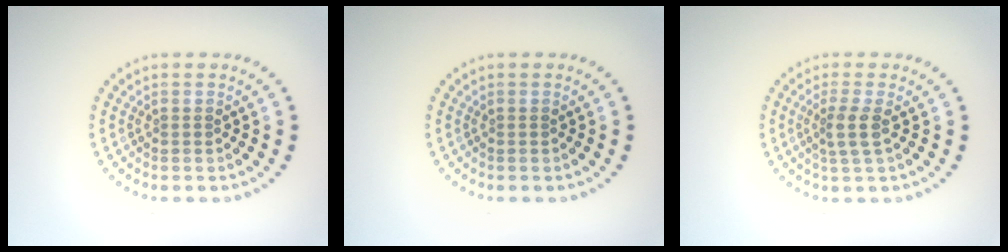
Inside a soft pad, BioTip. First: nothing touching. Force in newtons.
{"total": 0.0}
{"total": 1.8, "press": 1.5, "slide": 1.1}